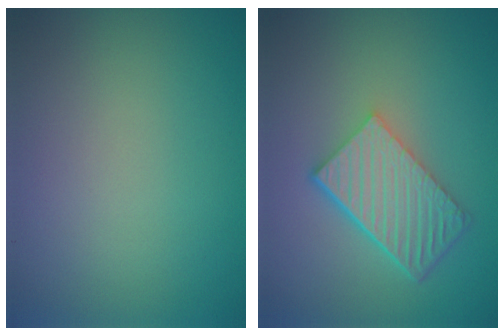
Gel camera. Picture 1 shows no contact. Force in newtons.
{"total": 6.1, "press": 4.2, "slide": 4.4}